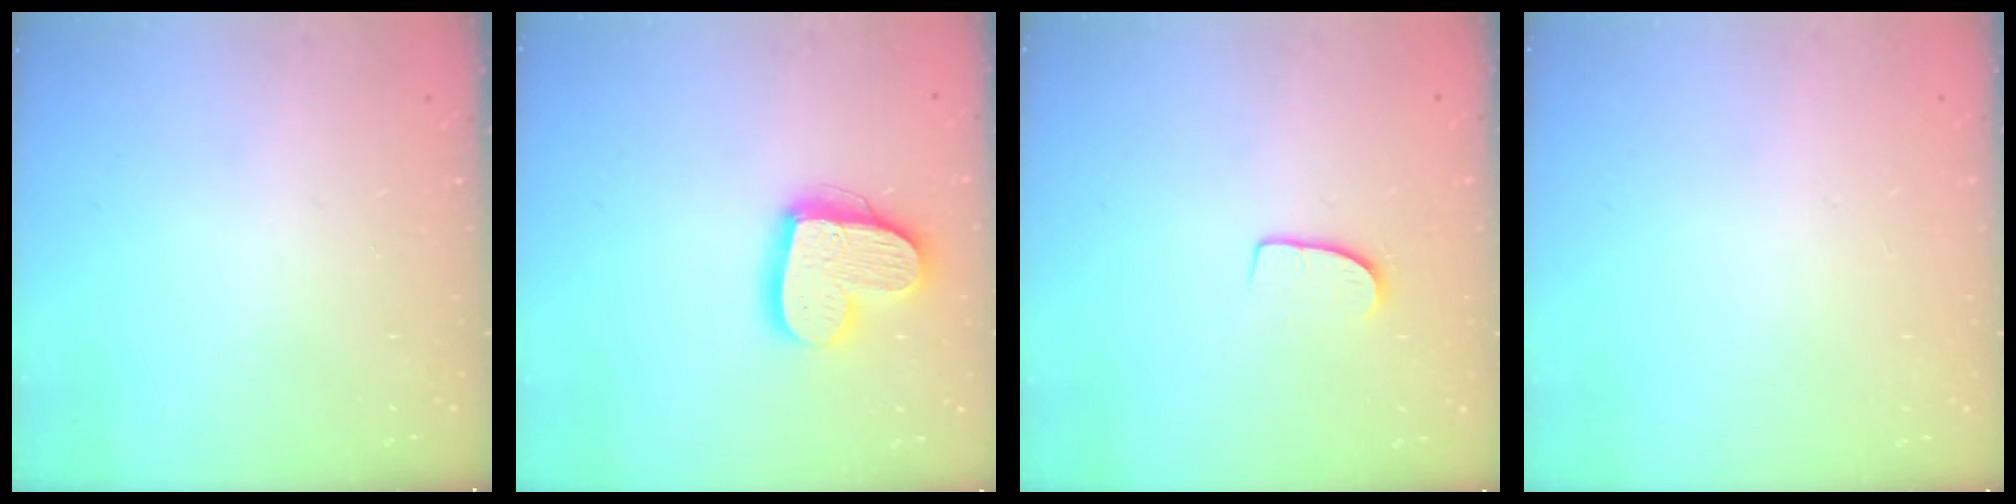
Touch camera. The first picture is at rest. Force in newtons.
{"total": 15.6, "press": 15.5, "slide": 1.4}
{"total": 6.4, "press": 6.4, "slide": 0.6}
{"total": 0.0}